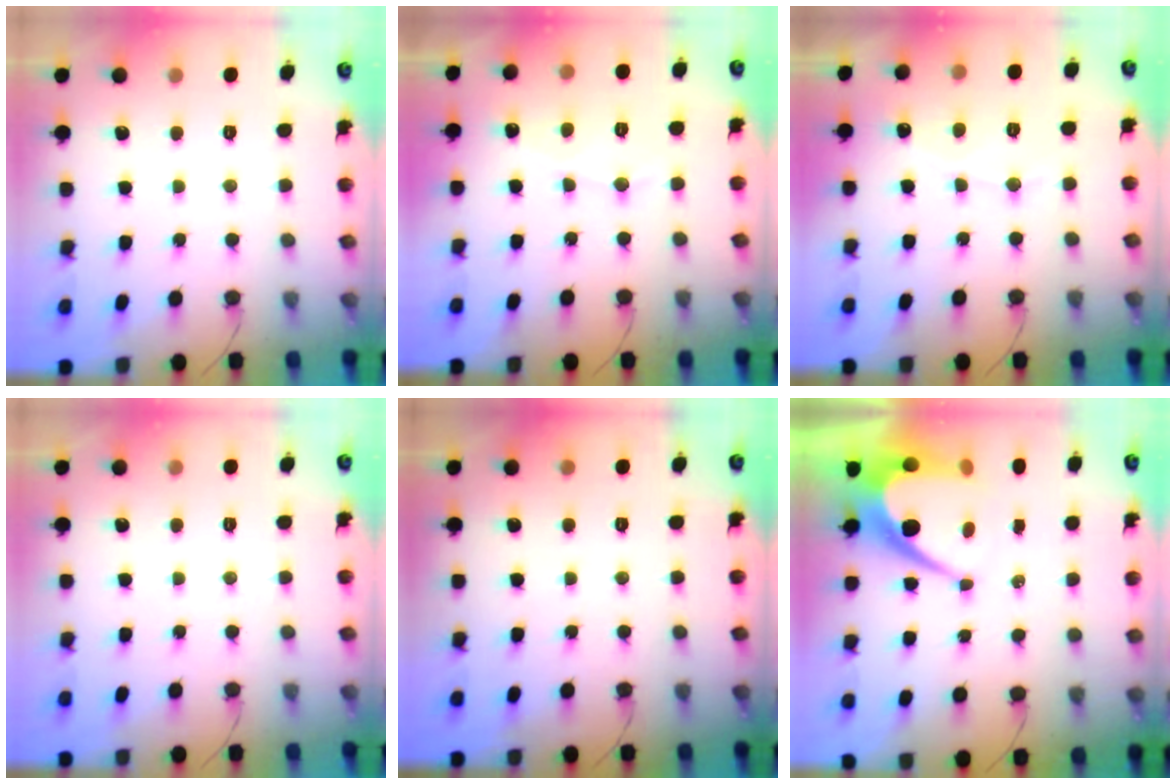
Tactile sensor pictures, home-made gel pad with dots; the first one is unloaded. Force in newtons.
{"total": 4.9, "press": 4.9, "slide": 0.4}
{"total": 6.4, "press": 6.3, "slide": 0.4}
{"total": 0.0}
{"total": 0.0}
{"total": 12.2, "press": 12.1, "slide": 0.9}